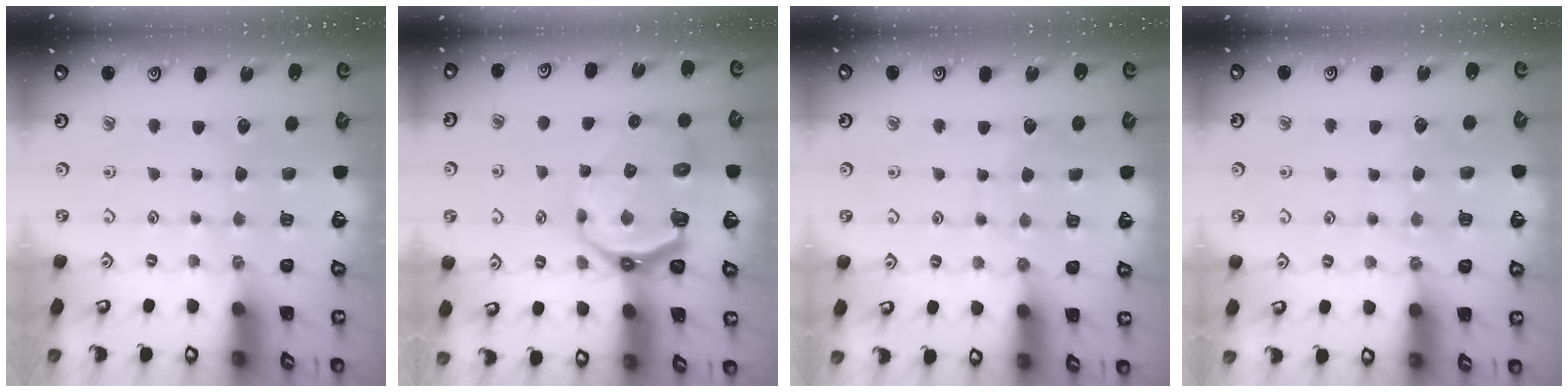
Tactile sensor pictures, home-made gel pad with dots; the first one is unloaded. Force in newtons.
{"total": 9.6, "press": 8.5, "slide": 4.4}
{"total": 6.5, "press": 6.5, "slide": 0.6}
{"total": 6.5, "press": 6.4, "slide": 0.6}